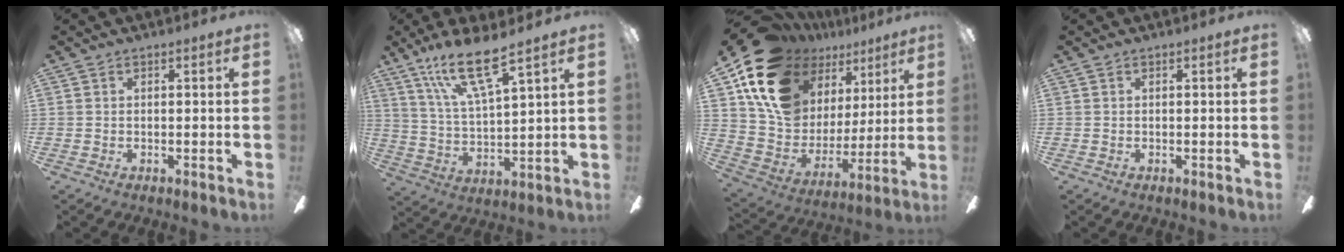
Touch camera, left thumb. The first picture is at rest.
{"total": 14.5, "force": [10.2, 3.2, 9.9], "torque": [-0.194, -0.044, 0.177]}
{"total": 20.6, "force": [13.2, 13.3, 8.6], "torque": [-0.161, -0.081, 0.263]}
{"total": 0.0}